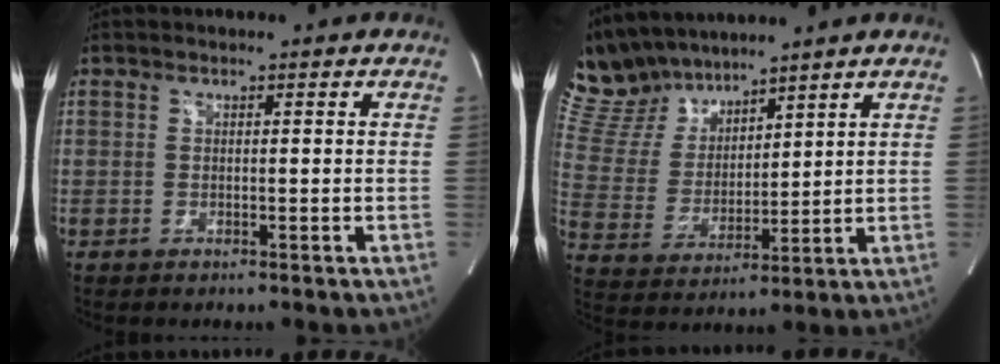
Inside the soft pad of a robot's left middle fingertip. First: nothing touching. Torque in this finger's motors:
{"motor_torque": [0.82, -0.81, 0.06, -0.06]}